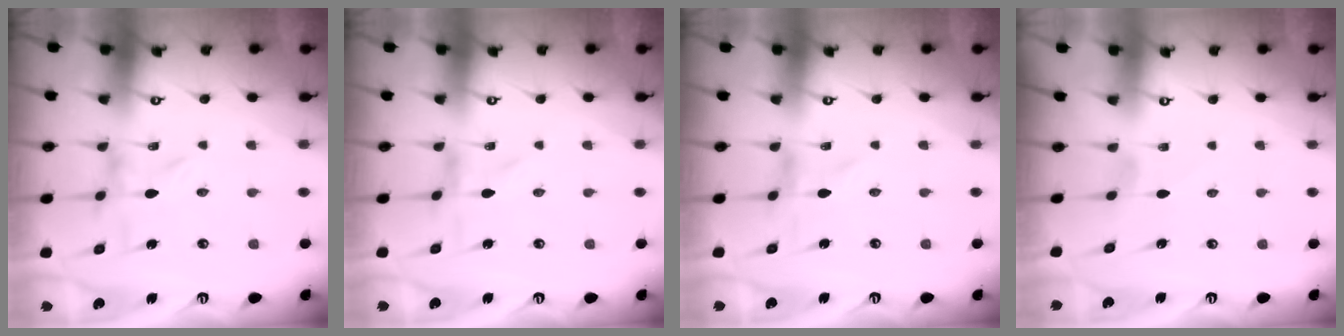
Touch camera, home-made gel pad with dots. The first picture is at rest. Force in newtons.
{"total": 0.0}
{"total": 0.0}
{"total": 0.9, "press": 0.9, "slide": 0.1}